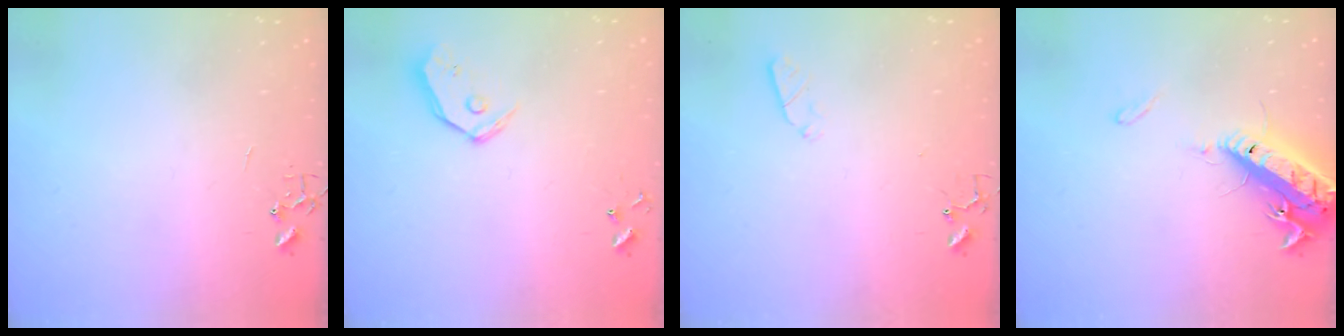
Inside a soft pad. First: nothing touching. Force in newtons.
{"total": 8.7, "press": 8.6, "slide": 1.3}
{"total": 2.9, "press": 2.8, "slide": 0.5}
{"total": 16.2, "press": 15.7, "slide": 3.6}